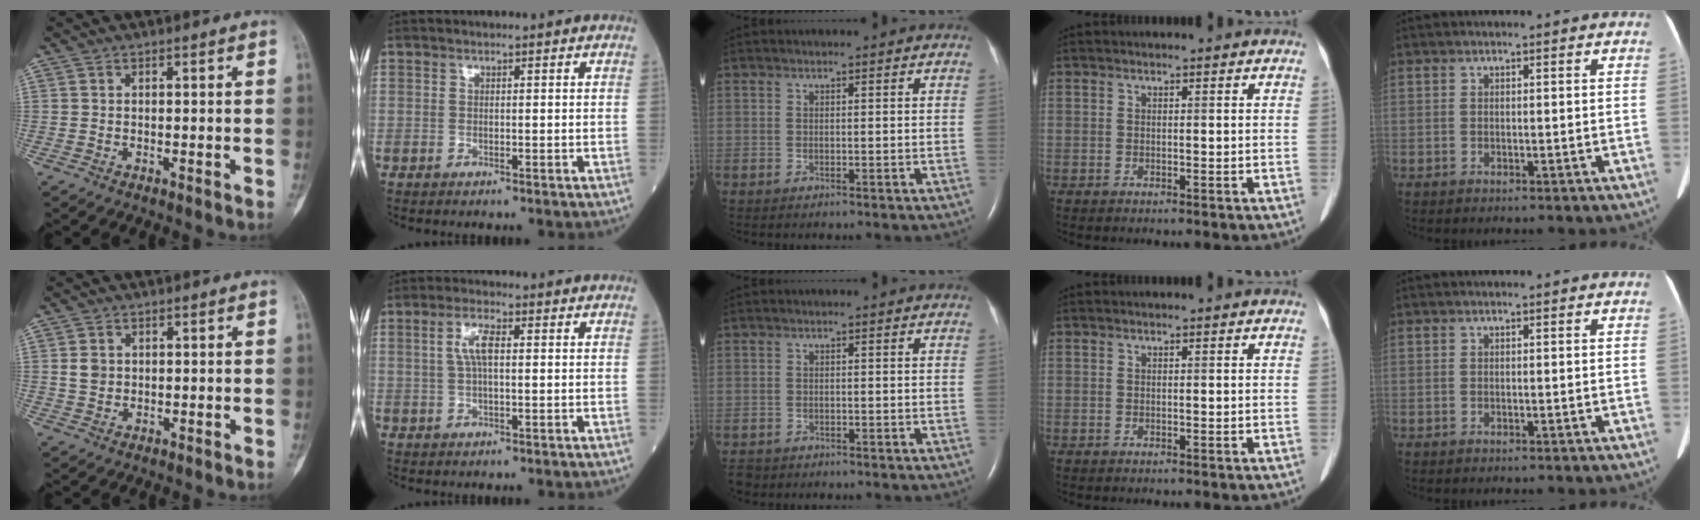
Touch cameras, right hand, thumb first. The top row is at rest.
{"thumb": {"total": 2.5, "force": [0.4, 2.1, 1.3], "torque": [-0.015, 0.001, 0.010]}, "index": {"total": 4.1, "force": [0.7, 1.1, 3.9], "torque": [-0.082, 0.011, 0.015]}, "middle": {"total": 2.2, "force": [-1.8, 1.2, 0.3], "torque": [-0.009, -0.002, -0.030]}}